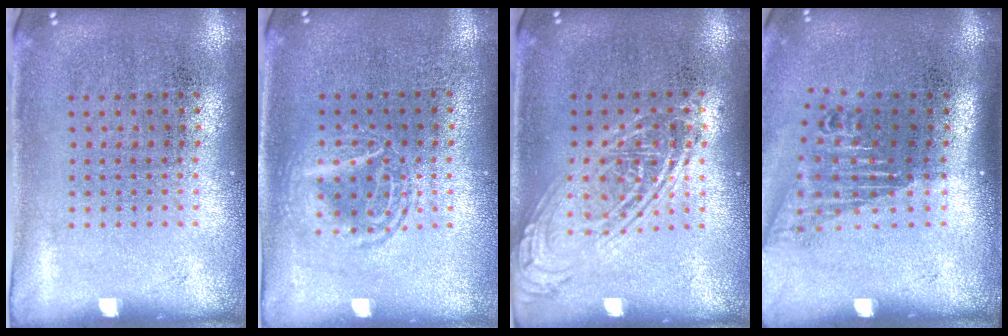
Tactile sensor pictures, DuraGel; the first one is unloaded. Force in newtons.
{"total": 2.4, "press": 2.4, "slide": 0.2}
{"total": 2.4, "press": 2.4, "slide": 0.3}
{"total": 1.7, "press": 1.3, "slide": 1.2}